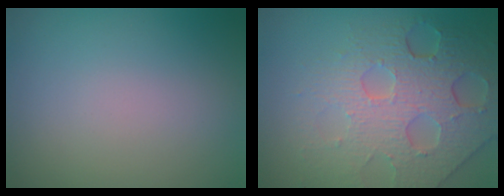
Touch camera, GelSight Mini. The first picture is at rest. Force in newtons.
{"total": 8.3, "press": 5.5, "slide": 6.2}